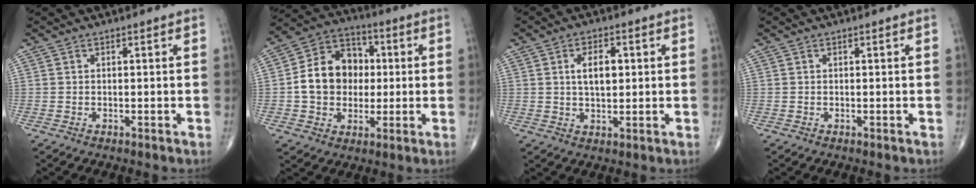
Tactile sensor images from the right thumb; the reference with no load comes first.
{"total": 13.9, "force": [0.1, 11.3, 8.2], "torque": [-0.102, 0.027, -0.003]}
{"total": 5.9, "force": [1.1, 3.2, 4.9], "torque": [-0.071, -0.001, 0.017]}
{"total": 0.0}